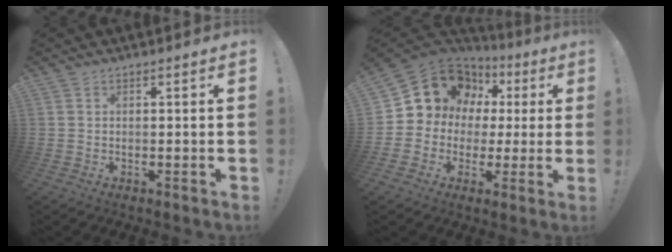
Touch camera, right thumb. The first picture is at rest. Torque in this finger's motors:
{"motor_torque": [0.01, 0.86, -0.03, 0.21, 0.23]}